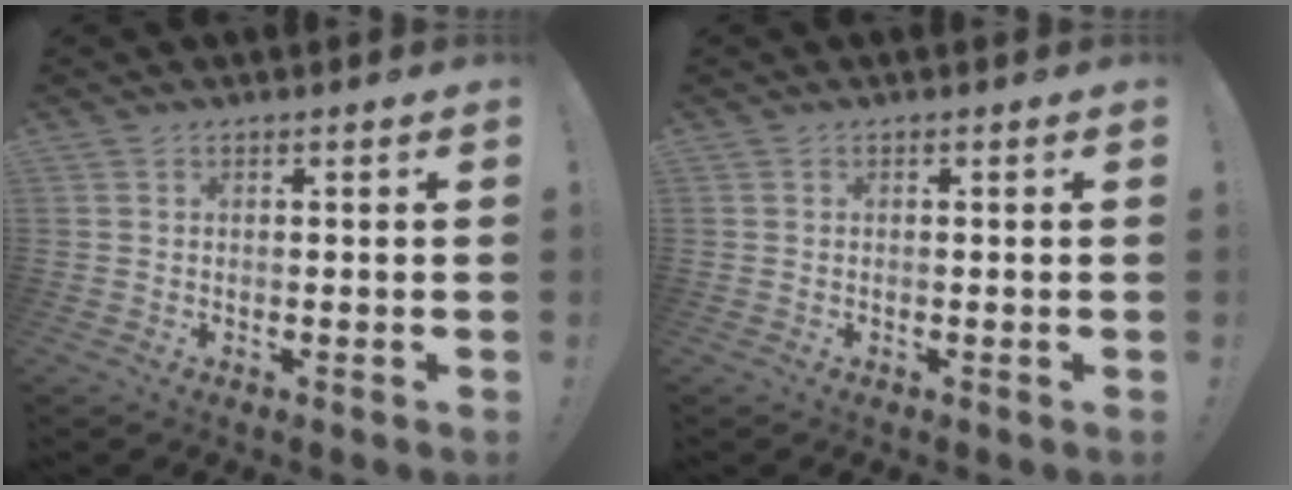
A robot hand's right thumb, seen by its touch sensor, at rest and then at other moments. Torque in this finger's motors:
{"motor_torque": [-0.06, -0.12, 0.29, -0.24, -0.06]}